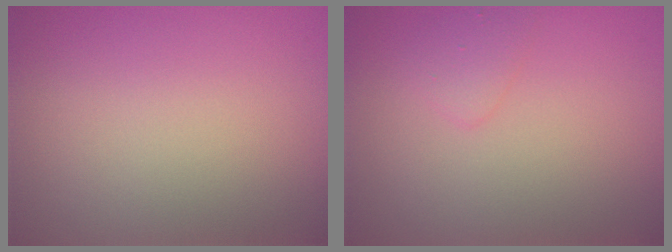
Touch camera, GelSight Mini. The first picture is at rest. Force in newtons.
{"total": 1.2, "press": 1.2, "slide": 0.0}